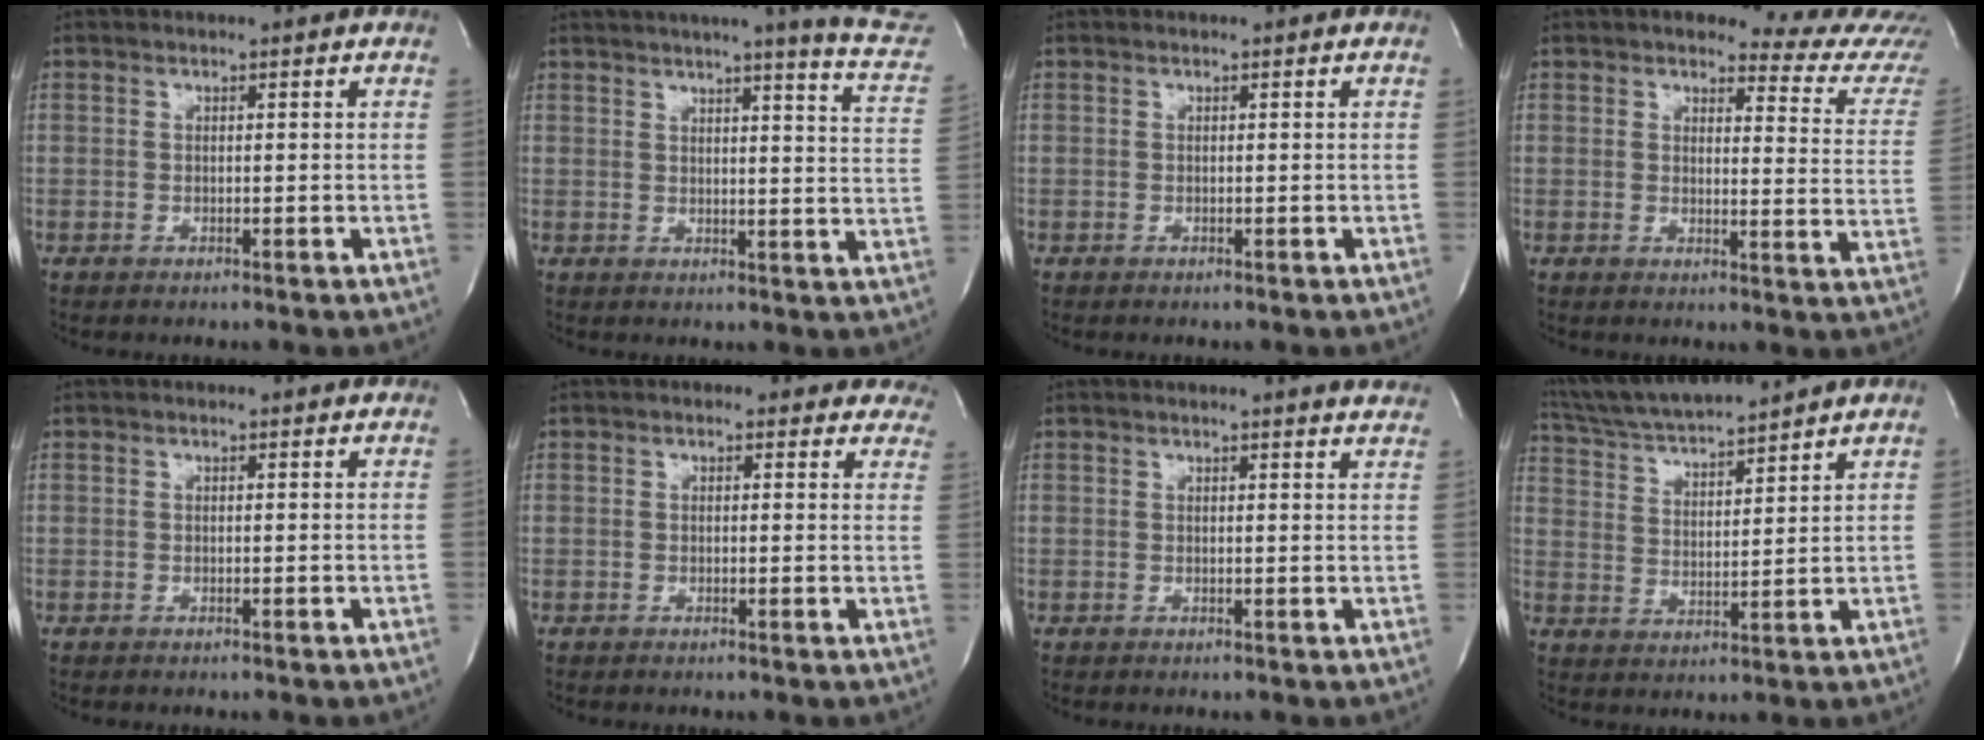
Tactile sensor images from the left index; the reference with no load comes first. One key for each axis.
{"total": 15.2, "fx": 13.4, "fy": -1.1, "fz": 7.1, "tx": -0.090, "ty": -0.071, "tz": 0.136}
{"total": 0.0}
{"total": 11.8, "fx": 11.0, "fy": 1.5, "fz": 4.0, "tx": -0.033, "ty": -0.061, "tz": 0.099}
{"total": 0.0}
{"total": 6.2, "fx": 5.3, "fy": 3.1, "fz": 0.8, "tx": 0.027, "ty": -0.001, "tz": 0.027}
{"total": 6.4, "fx": 6.2, "fy": -0.4, "fz": 1.6, "tx": -0.017, "ty": -0.019, "tz": 0.044}
{"total": 12.6, "fx": 11.6, "fy": 0.1, "fz": 4.9, "tx": -0.097, "ty": 0.012, "tz": 0.208}